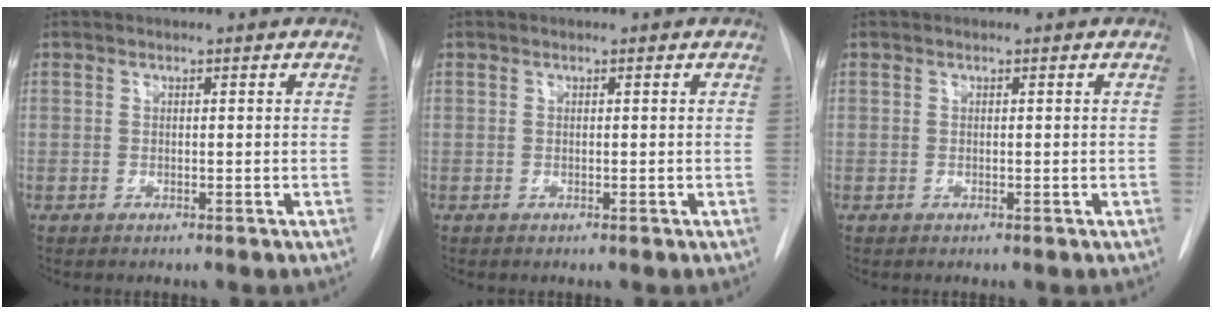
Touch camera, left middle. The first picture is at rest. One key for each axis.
{"total": 0.0}
{"total": 0.0}